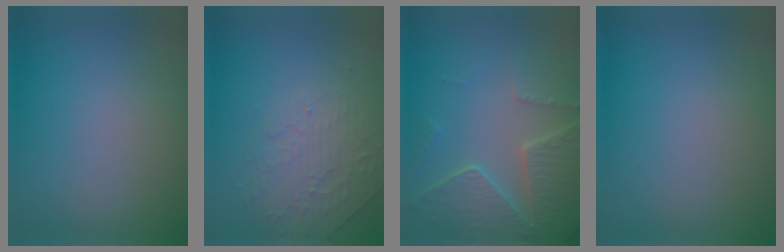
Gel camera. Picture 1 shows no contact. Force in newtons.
{"total": 2.5, "press": 1.8, "slide": 1.6}
{"total": 5.0, "press": 4.5, "slide": 2.2}
{"total": 0.0}